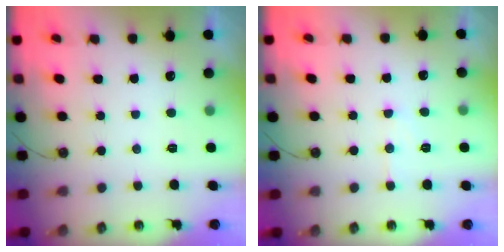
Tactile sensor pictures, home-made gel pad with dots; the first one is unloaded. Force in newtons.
{"total": 6.0, "press": 6.0, "slide": 0.5}